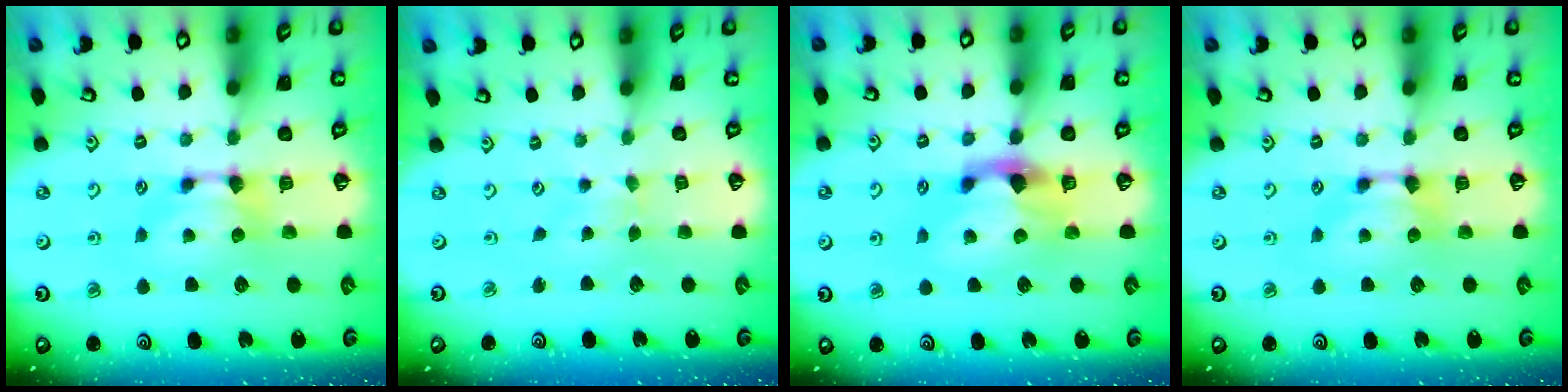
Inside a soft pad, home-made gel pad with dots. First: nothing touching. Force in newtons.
{"total": 1.2, "press": 1.2, "slide": 0.1}
{"total": 3.0, "press": 2.6, "slide": 1.3}
{"total": 0.0}